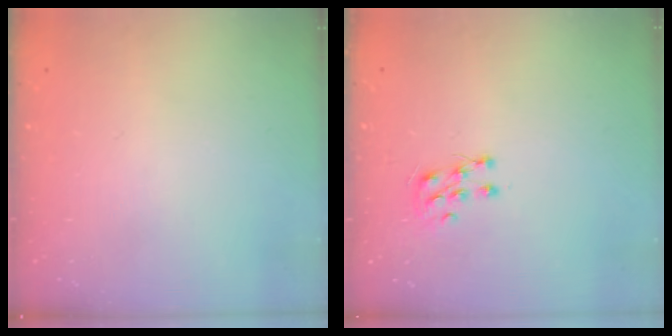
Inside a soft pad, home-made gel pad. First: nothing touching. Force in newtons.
{"total": 6.8, "press": 6.7, "slide": 0.6}